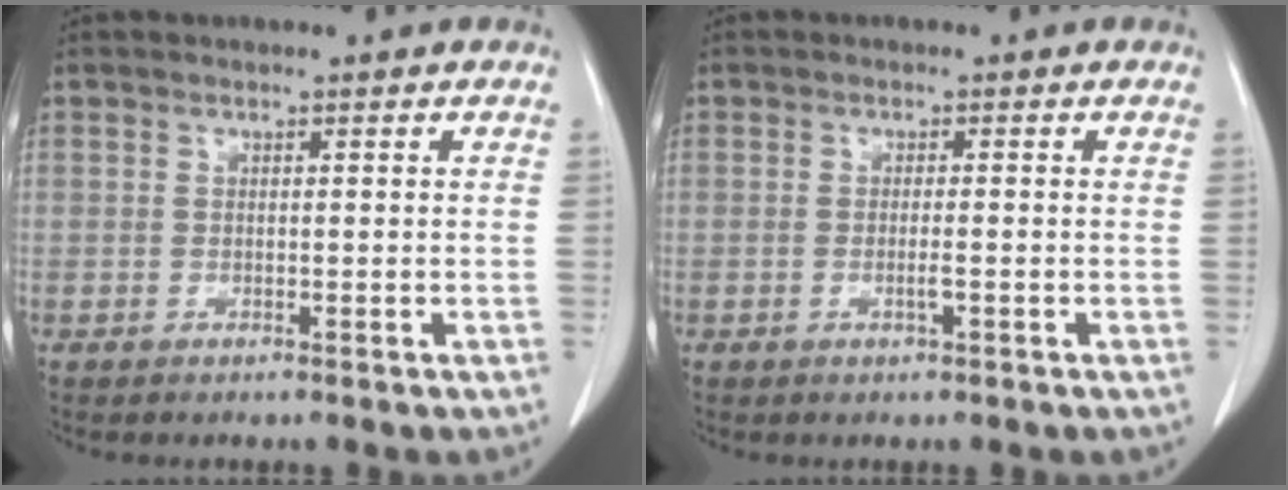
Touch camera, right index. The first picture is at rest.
{"total": 1.4, "force": [-0.5, 0.1, 1.3], "torque": [-0.028, -0.002, -0.008]}